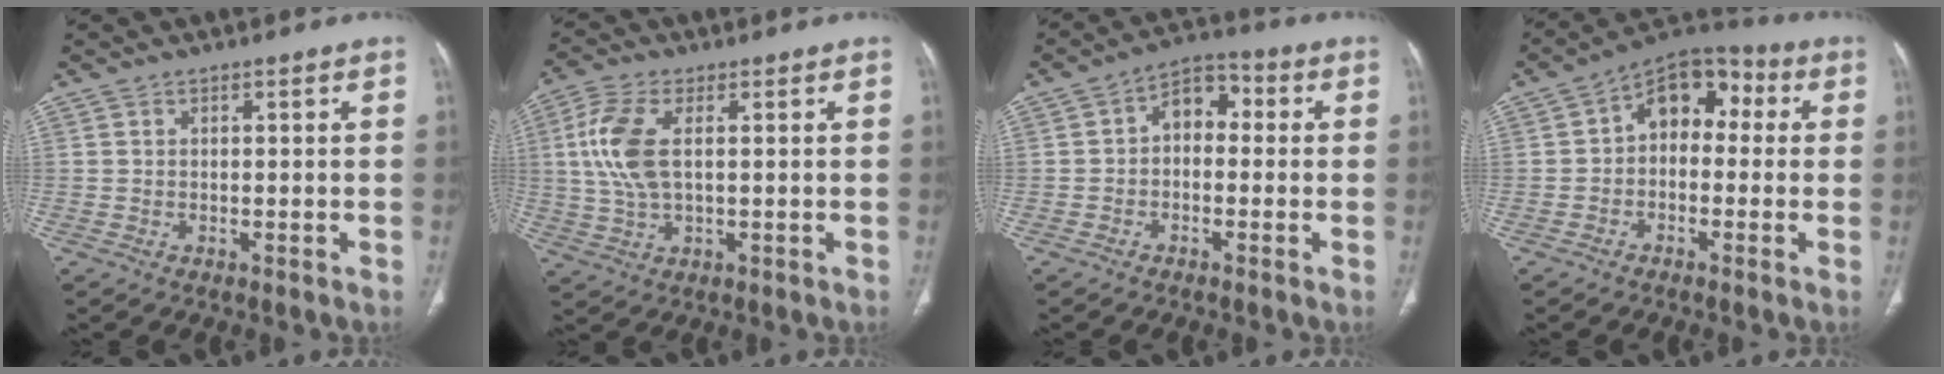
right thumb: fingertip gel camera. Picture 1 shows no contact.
{"total": 9.5, "force": [1.5, 4.7, 8.1], "torque": [-0.191, 0.005, 0.031]}
{"total": 6.7, "force": [-0.1, 4.7, 4.8], "torque": [-0.050, 0.031, -0.017]}
{"total": 10.2, "force": [0.5, 7.2, 7.2], "torque": [-0.068, 0.039, -0.013]}